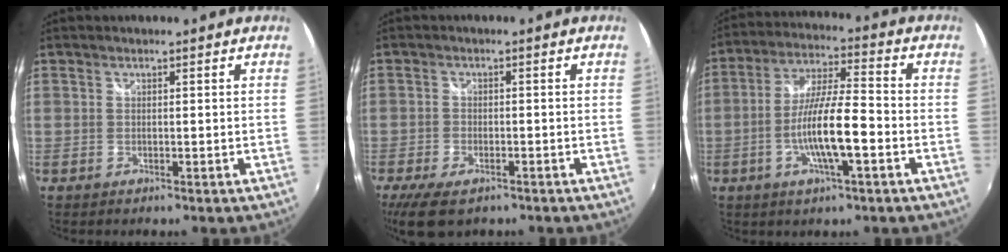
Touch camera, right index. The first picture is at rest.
{"total": 8.0, "force": [-5.5, 3.6, 4.5], "torque": [-0.116, -0.026, -0.094]}
{"total": 11.8, "force": [-3.9, 1.8, 11.0], "torque": [-0.215, -0.004, -0.069]}